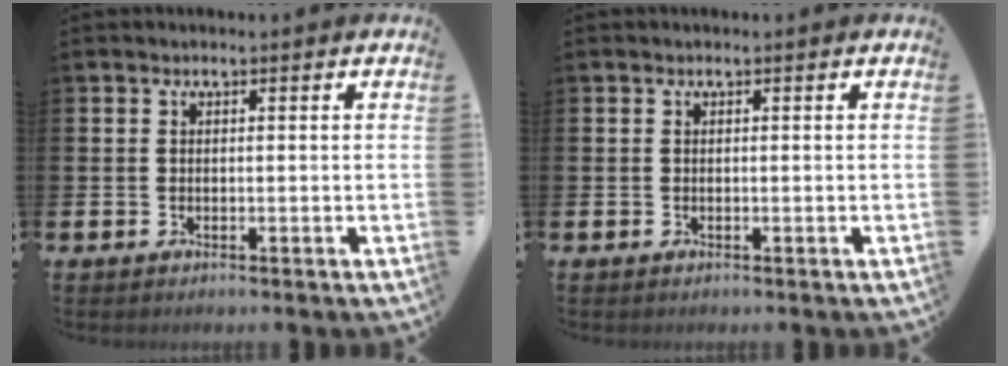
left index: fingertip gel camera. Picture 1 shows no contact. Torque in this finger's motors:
{"motor_torque": [0.00, 0.00, 0.03, 0.00]}